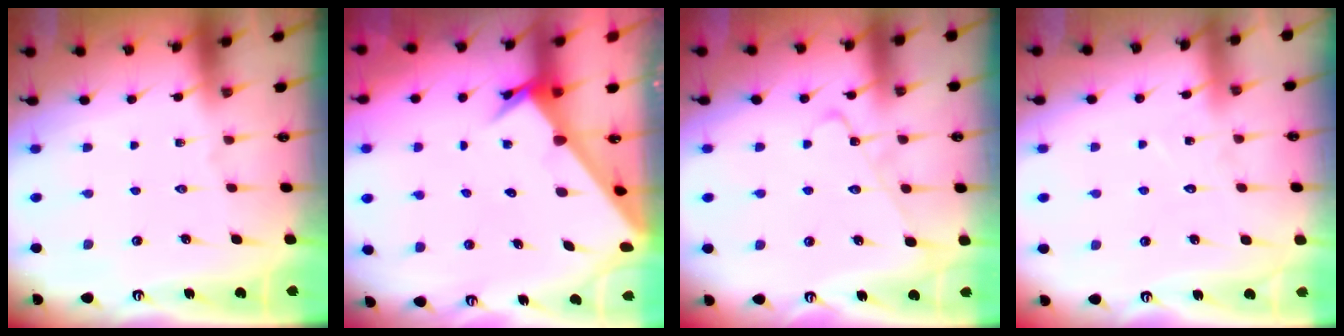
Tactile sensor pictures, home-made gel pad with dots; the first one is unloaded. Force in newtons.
{"total": 2.4, "press": 2.4, "slide": 0.2}
{"total": 4.4, "press": 4.4, "slide": 0.5}
{"total": 7.7, "press": 7.7, "slide": 0.6}